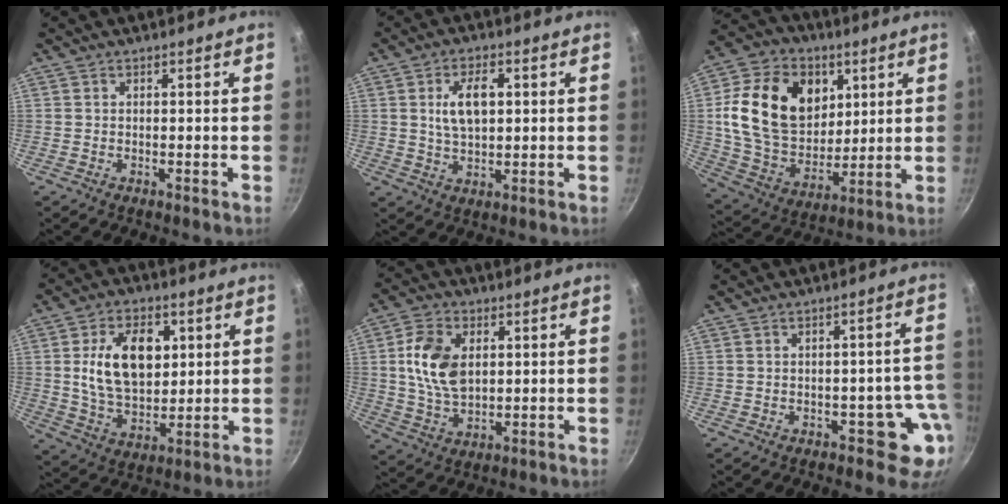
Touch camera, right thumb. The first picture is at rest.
{"total": 7.9, "force": [1.6, 4.3, 6.4], "torque": [-0.102, 0.002, 0.028]}
{"total": 22.6, "force": [5.9, 16.4, 14.3], "torque": [-0.233, -0.017, 0.108]}
{"total": 15.3, "force": [3.2, 9.7, 11.3], "torque": [-0.163, -0.009, 0.057]}
{"total": 11.2, "force": [2.1, 7.2, 8.3], "torque": [-0.144, -0.006, 0.041]}
{"total": 6.5, "force": [-2.6, 4.1, 4.3], "torque": [0.006, 0.030, -0.026]}